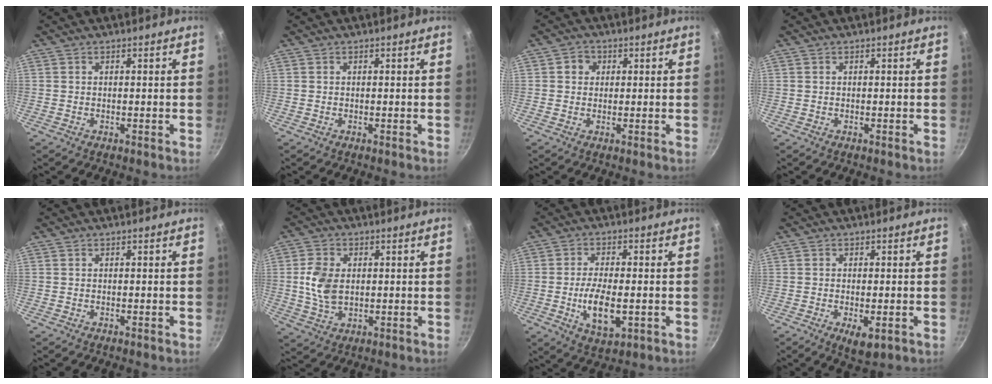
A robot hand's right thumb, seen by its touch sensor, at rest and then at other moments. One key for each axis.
{"total": 0.0}
{"total": 2.9, "fx": 0.7, "fy": 2.6, "fz": 1.0, "tx": 0.001, "ty": 0.003, "tz": 0.005}
{"total": 0.0}
{"total": 0.0}
{"total": 7.7, "fx": 0.7, "fy": 5.2, "fz": 5.6, "tx": -0.105, "ty": -0.003, "tz": 0.014}
{"total": 9.1, "fx": -1.8, "fy": 4.1, "fz": 8.0, "tx": -0.142, "ty": 0.000, "tz": -0.027}
{"total": 4.6, "fx": -1.5, "fy": 1.9, "fz": 3.9, "tx": -0.060, "ty": -0.008, "tz": -0.016}